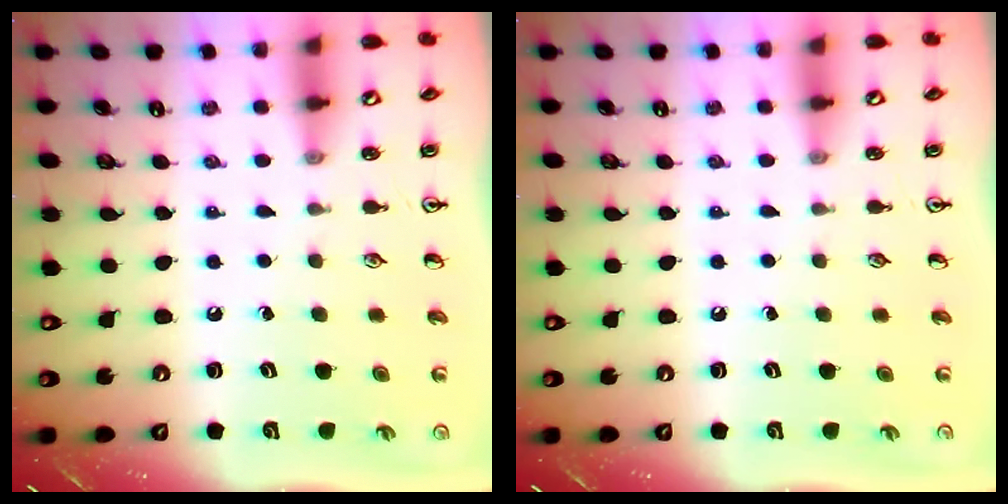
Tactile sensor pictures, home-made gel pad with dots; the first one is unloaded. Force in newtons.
{"total": 0.0}